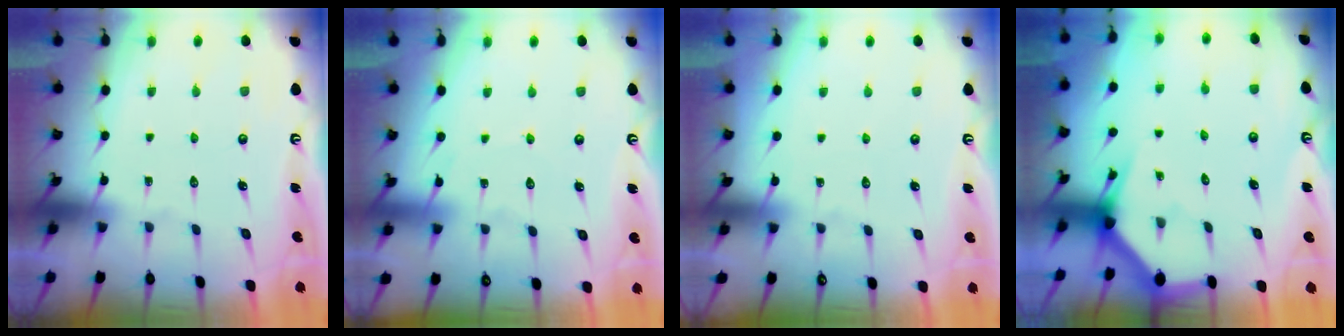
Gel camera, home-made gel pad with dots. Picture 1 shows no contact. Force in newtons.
{"total": 2.4, "press": 2.4, "slide": 0.3}
{"total": 4.0, "press": 3.9, "slide": 0.6}
{"total": 2.9, "press": 2.9, "slide": 0.1}